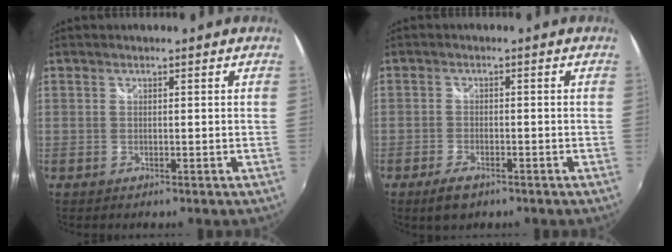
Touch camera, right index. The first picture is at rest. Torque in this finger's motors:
{"motor_torque": [0.29, -0.29, 0.10, 0.00]}